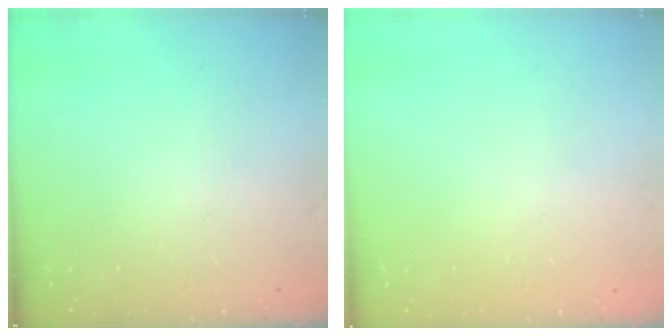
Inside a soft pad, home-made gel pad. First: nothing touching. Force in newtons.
{"total": 0.0}